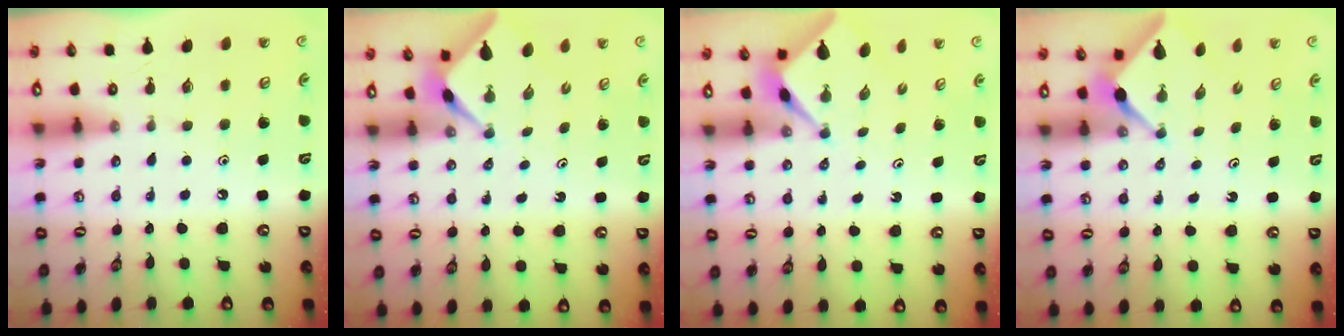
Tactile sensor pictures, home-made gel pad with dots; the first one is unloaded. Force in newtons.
{"total": 2.3, "press": 2.3, "slide": 0.3}
{"total": 2.6, "press": 2.6, "slide": 0.3}
{"total": 2.4, "press": 2.4, "slide": 0.3}